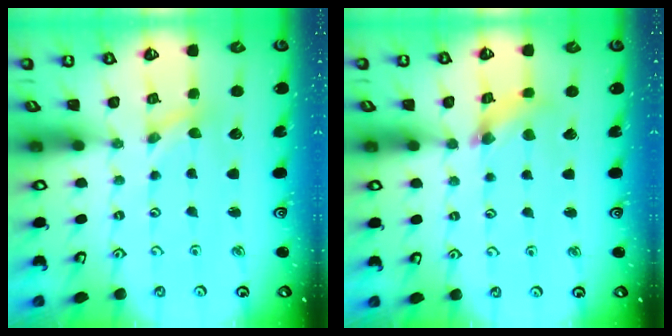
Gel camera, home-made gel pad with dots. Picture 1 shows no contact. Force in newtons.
{"total": 2.5, "press": 2.4, "slide": 0.4}